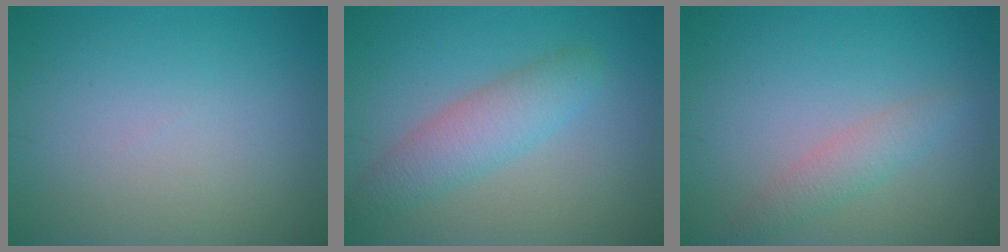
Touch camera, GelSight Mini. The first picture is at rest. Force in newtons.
{"total": 3.7, "press": 3.7, "slide": 0.1}
{"total": 2.0, "press": 2.0, "slide": 0.1}